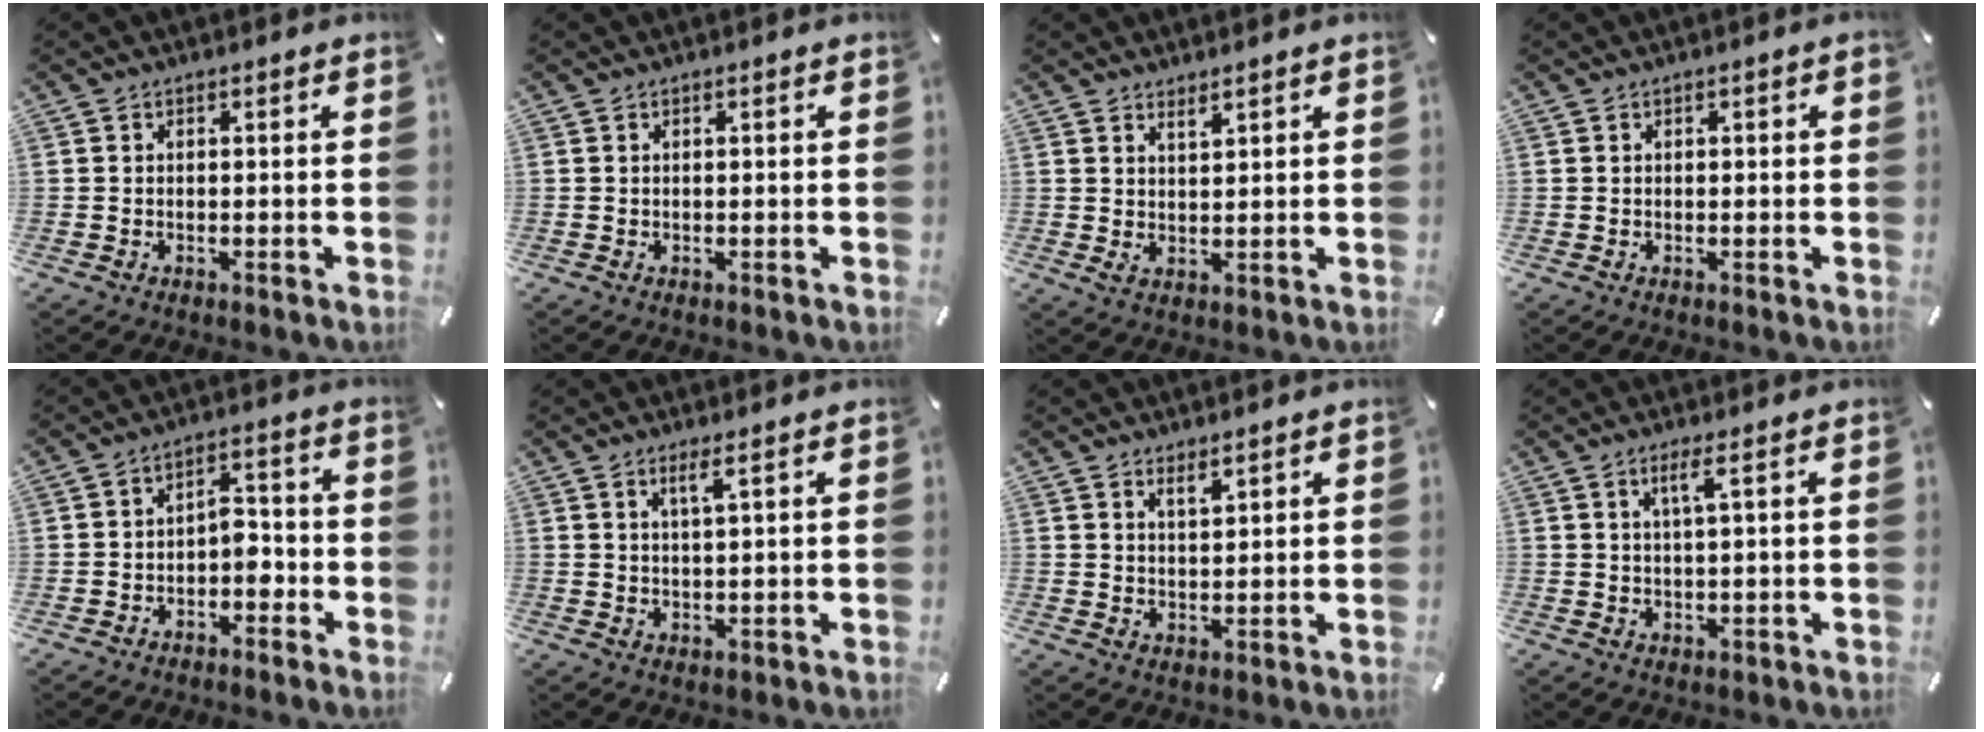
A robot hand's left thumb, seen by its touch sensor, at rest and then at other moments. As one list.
[{"total": 0.0}, {"total": 2.8, "force": [2.4, 0.7, 1.3], "torque": [-0.027, -0.016, 0.044]}, {"total": 0.6, "force": [0.0, 0.3, 0.5], "torque": [-0.008, 0.001, 0.000]}, {"total": 4.8, "force": [-2.2, 3.1, 3.0], "torque": [-0.051, 0.020, -0.042]}, {"total": 3.3, "force": [2.0, 0.0, 2.6], "torque": [-0.055, -0.003, 0.034]}, {"total": 3.0, "force": [2.6, 0.8, 1.2], "torque": [-0.018, -0.016, 0.046]}, {"total": 3.8, "force": [1.8, 0.3, 3.4], "torque": [-0.070, -0.001, 0.028]}]